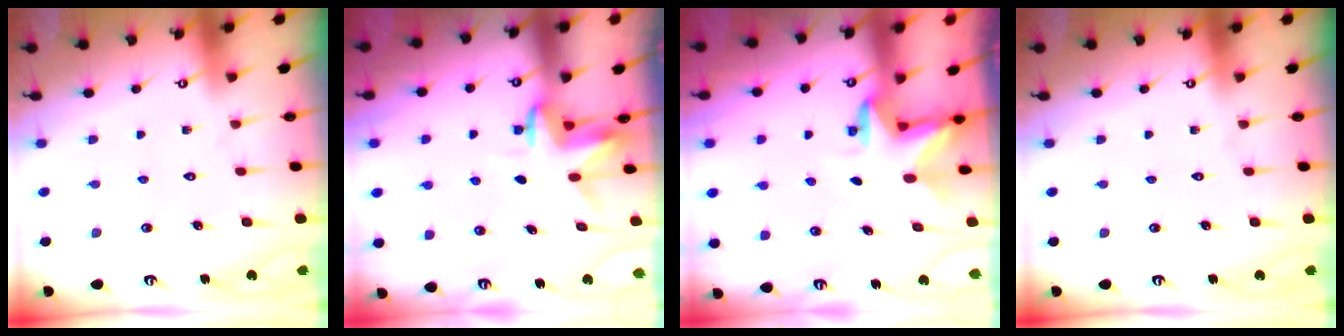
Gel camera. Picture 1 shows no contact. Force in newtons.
{"total": 3.5, "press": 3.5, "slide": 0.2}
{"total": 2.9, "press": 2.9, "slide": 0.2}
{"total": 0.0}